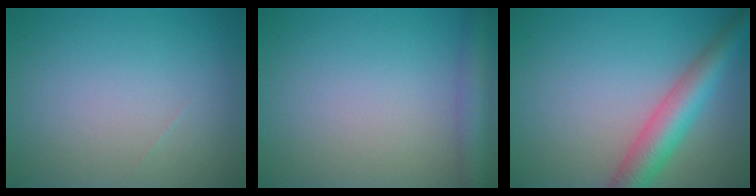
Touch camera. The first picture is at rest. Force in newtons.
{"total": 3.4, "press": 3.3, "slide": 0.2}
{"total": 5.4, "press": 5.4, "slide": 0.2}